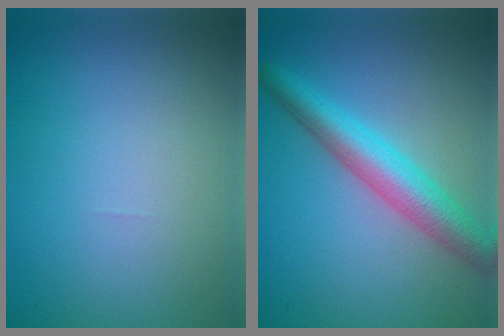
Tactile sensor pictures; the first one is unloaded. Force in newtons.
{"total": 5.2, "press": 5.1, "slide": 0.2}